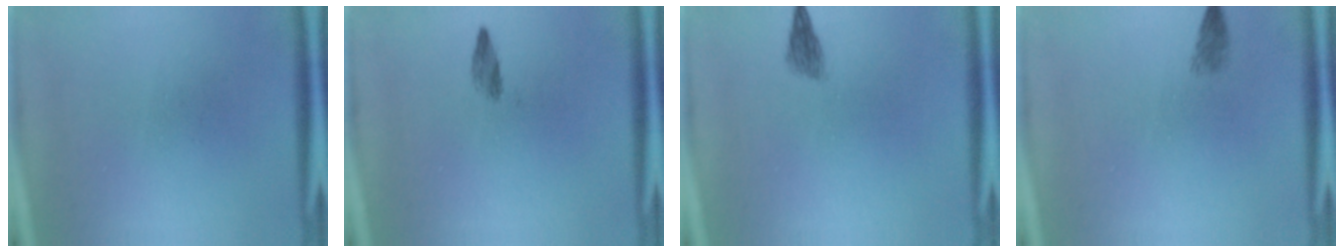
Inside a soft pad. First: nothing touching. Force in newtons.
{"total": 1.4}
{"total": 1.8}
{"total": 1.3}